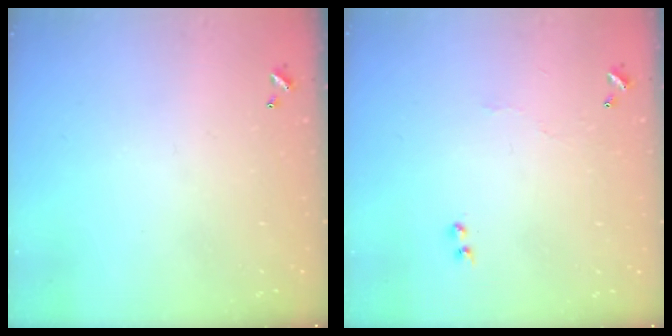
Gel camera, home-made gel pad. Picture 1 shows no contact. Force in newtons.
{"total": 3.0, "press": 2.9, "slide": 0.6}